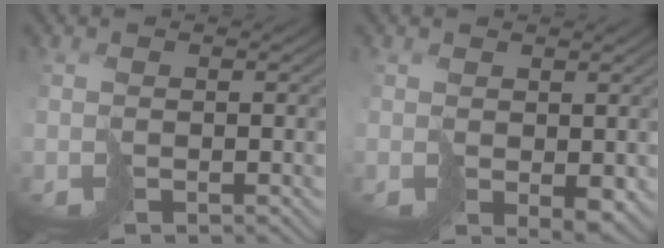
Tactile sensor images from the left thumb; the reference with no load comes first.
{"total": 2.5, "force": [-0.1, 1.6, 1.9], "torque": [-0.036, -0.013, 0.008]}